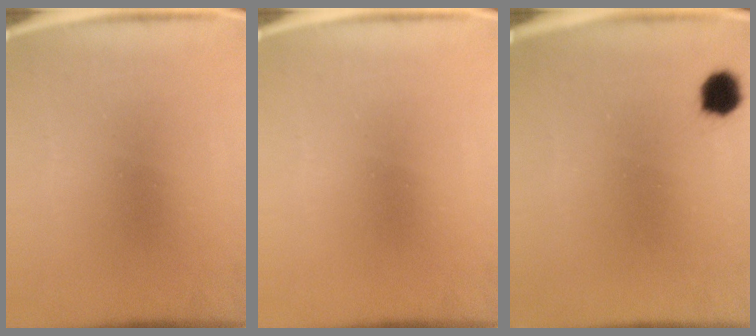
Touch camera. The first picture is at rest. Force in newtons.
{"total": 0.0}
{"total": 4.4}